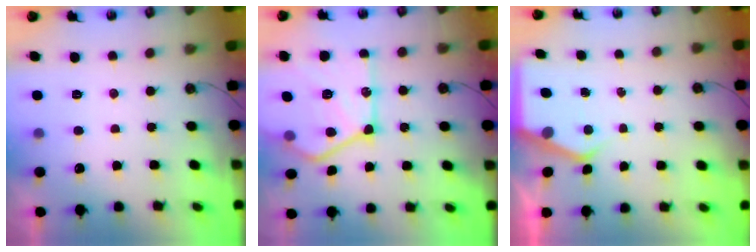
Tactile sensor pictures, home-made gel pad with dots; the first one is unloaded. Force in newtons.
{"total": 22.3, "press": 22.3, "slide": 1.1}
{"total": 4.4, "press": 4.3, "slide": 0.5}